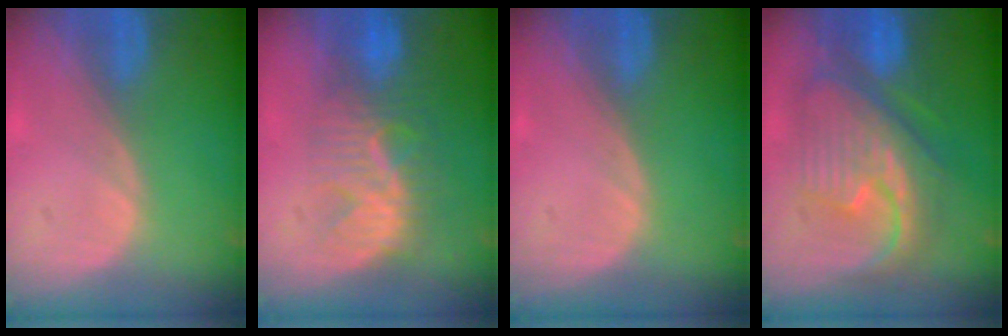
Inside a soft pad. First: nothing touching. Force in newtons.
{"total": 8.4, "press": 8.0, "slide": 2.4}
{"total": 0.0}
{"total": 11.4, "press": 11.3, "slide": 1.1}